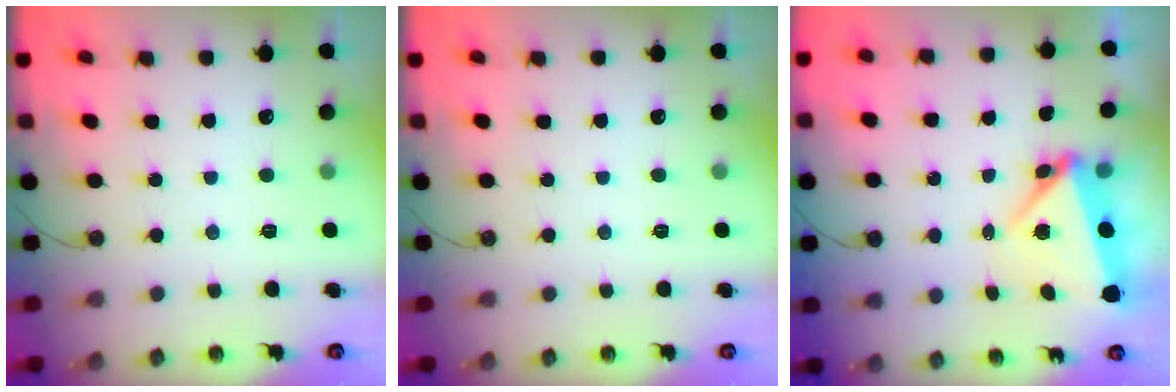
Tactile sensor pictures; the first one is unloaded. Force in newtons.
{"total": 0.0}
{"total": 5.0, "press": 4.8, "slide": 1.6}